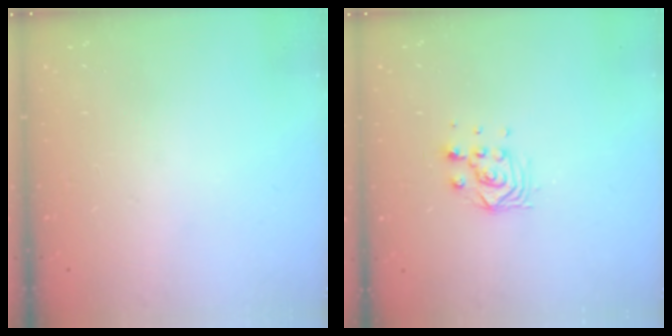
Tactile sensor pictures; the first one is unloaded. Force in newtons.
{"total": 6.1, "press": 6.0, "slide": 0.4}